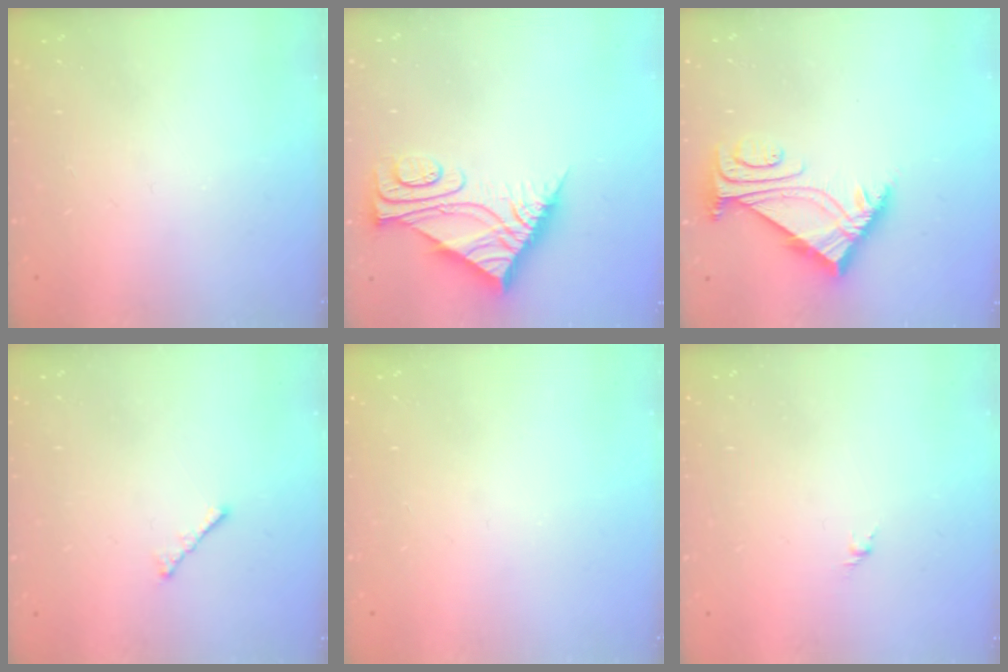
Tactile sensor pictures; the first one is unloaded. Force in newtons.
{"total": 8.3, "press": 8.3, "slide": 0.5}
{"total": 5.6, "press": 5.5, "slide": 1.0}
{"total": 1.9, "press": 1.8, "slide": 0.5}
{"total": 0.0}
{"total": 1.6, "press": 1.5, "slide": 0.6}